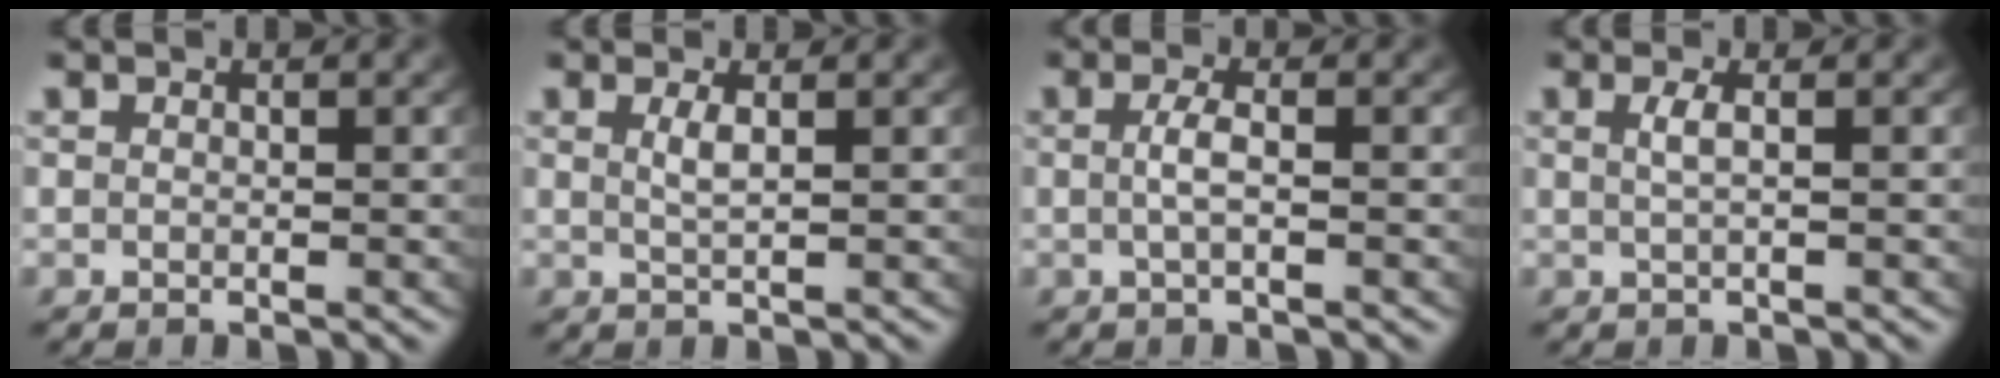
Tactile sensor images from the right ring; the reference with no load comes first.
{"total": 1.4, "force": [0.4, -0.2, 1.3], "torque": [-0.032, -0.011, 0.016]}
{"total": 1.8, "force": [-0.4, 0.0, 1.7], "torque": [-0.040, -0.004, -0.003]}
{"total": 1.4, "force": [0.1, -0.1, 1.4], "torque": [-0.029, -0.003, 0.007]}